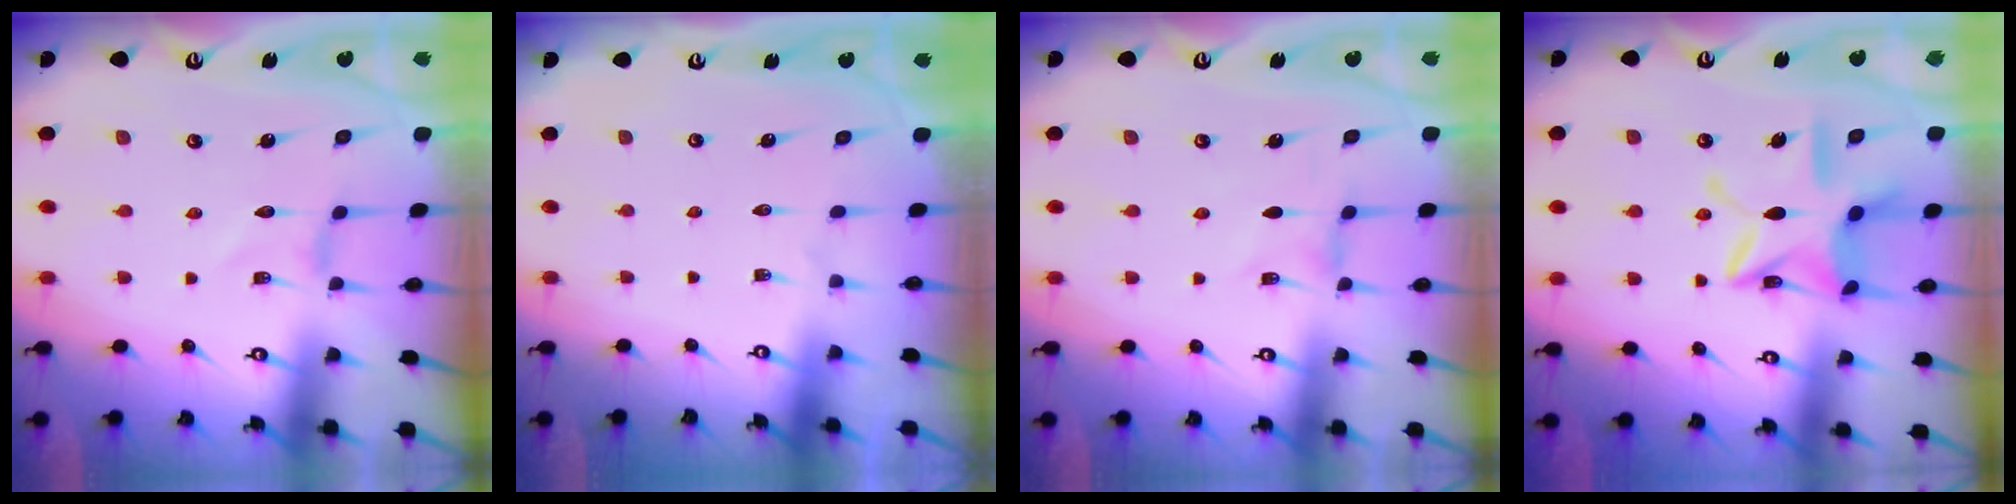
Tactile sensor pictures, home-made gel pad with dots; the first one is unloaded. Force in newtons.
{"total": 0.0}
{"total": 1.2, "press": 1.2, "slide": 0.1}
{"total": 15.0, "press": 14.9, "slide": 1.4}